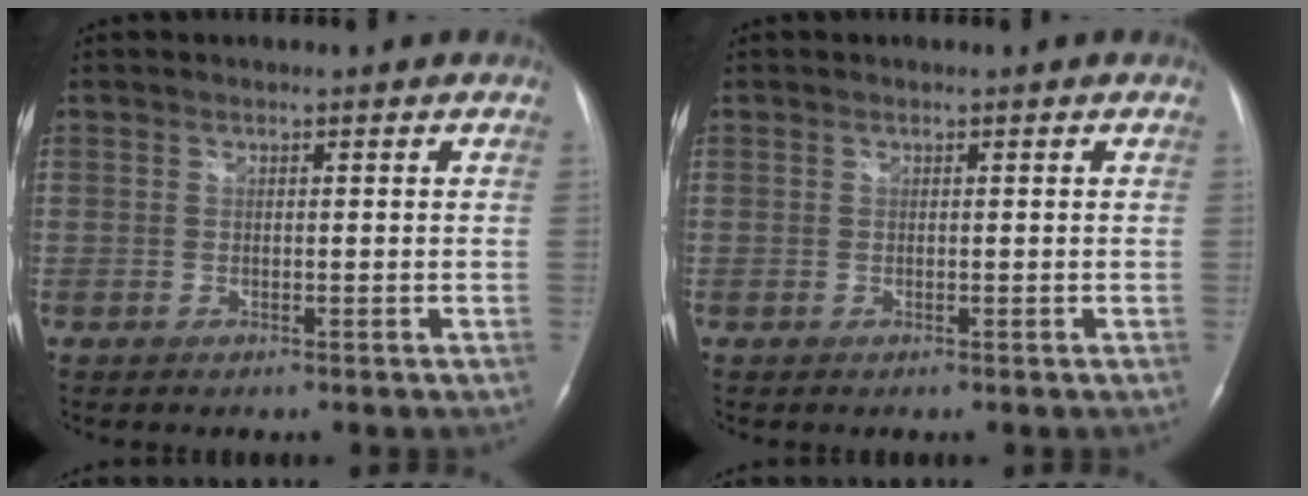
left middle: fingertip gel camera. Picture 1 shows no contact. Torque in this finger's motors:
{"motor_torque": [-0.01, 0.00, 0.03, 0.00]}